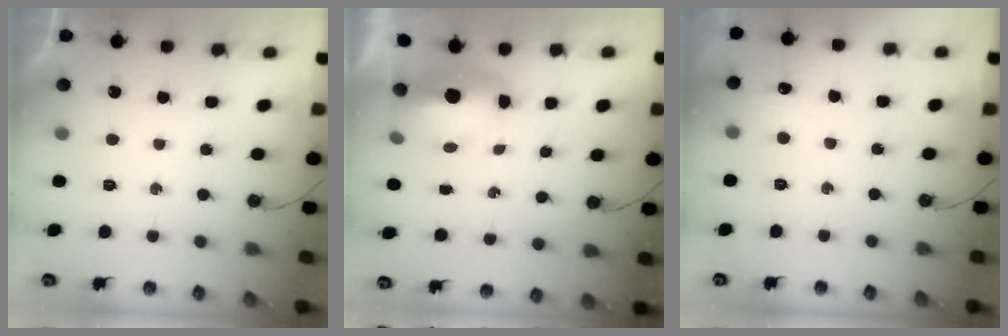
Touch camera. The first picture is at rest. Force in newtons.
{"total": 8.0, "press": 7.8, "slide": 1.5}
{"total": 5.3, "press": 5.2, "slide": 0.7}